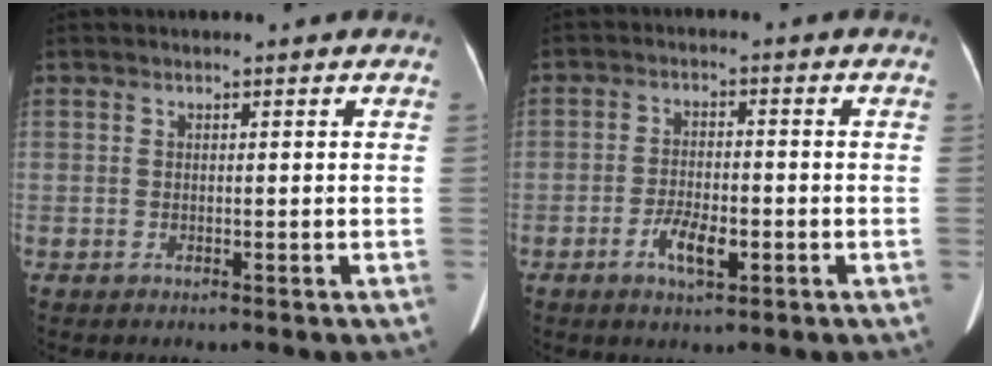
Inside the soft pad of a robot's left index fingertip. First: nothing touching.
{"total": 4.8, "force": [-2.2, 1.7, 4.0], "torque": [-0.077, 0.000, -0.037]}